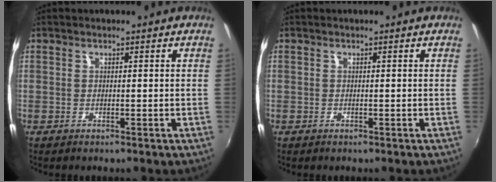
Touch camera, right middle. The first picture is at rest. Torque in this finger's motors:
{"motor_torque": [1.30, -0.84, 0.35, -0.21]}